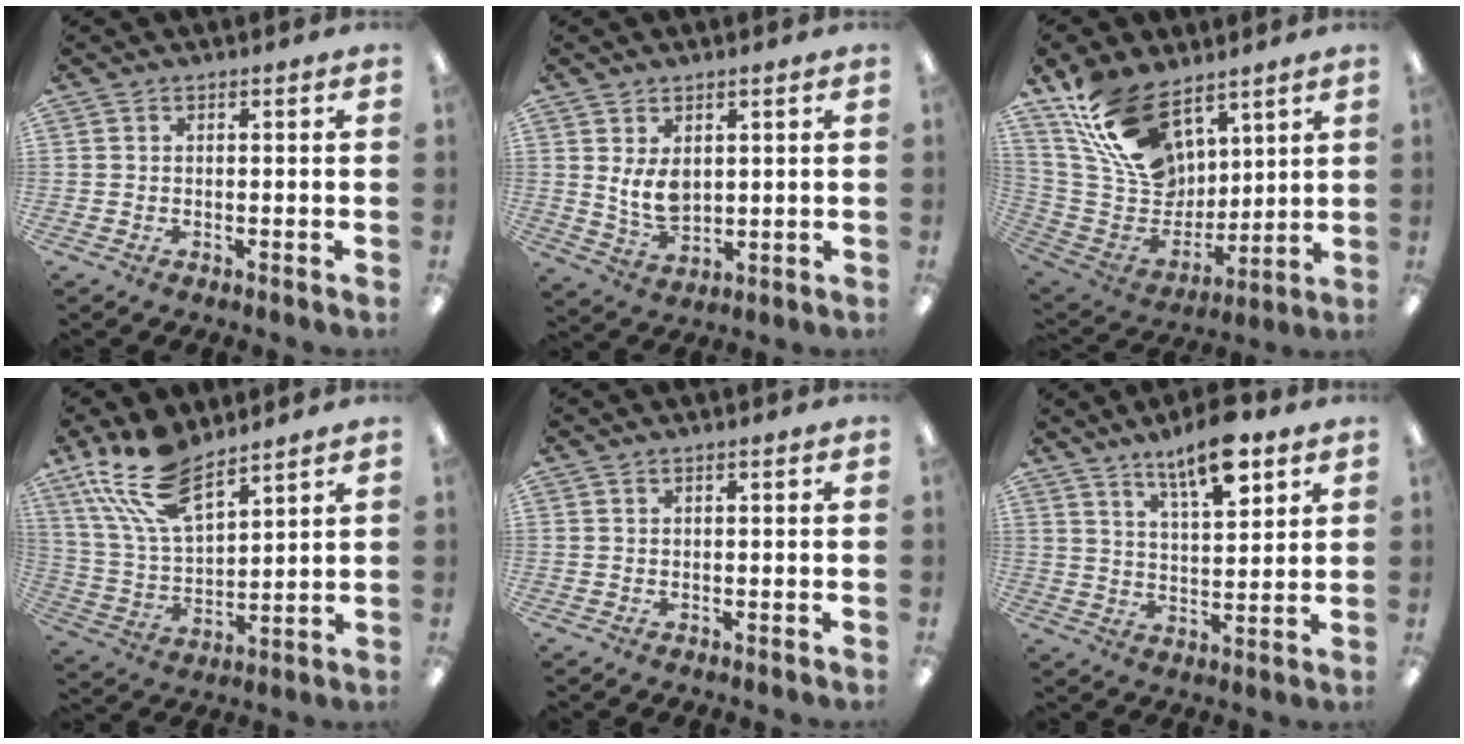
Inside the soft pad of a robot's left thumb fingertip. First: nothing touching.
{"total": 6.4, "force": [2.3, 3.8, 4.6], "torque": [-0.090, -0.013, 0.038]}
{"total": 20.1, "force": [12.5, 12.0, 10.2], "torque": [-0.215, -0.056, 0.238]}
{"total": 16.1, "force": [11.4, 6.6, 9.3], "torque": [-0.216, -0.045, 0.205]}
{"total": 0.0}
{"total": 11.7, "force": [8.0, 3.8, 7.6], "torque": [-0.115, -0.042, 0.135]}